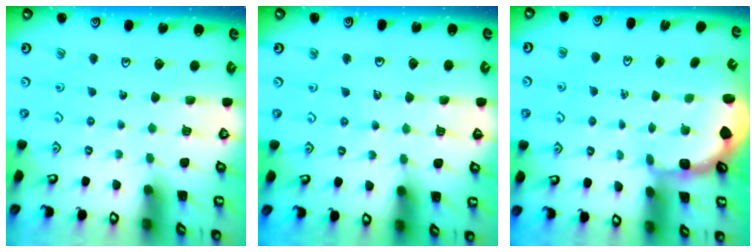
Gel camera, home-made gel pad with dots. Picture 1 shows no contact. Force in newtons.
{"total": 4.6, "press": 4.3, "slide": 1.4}
{"total": 2.4, "press": 2.1, "slide": 1.2}